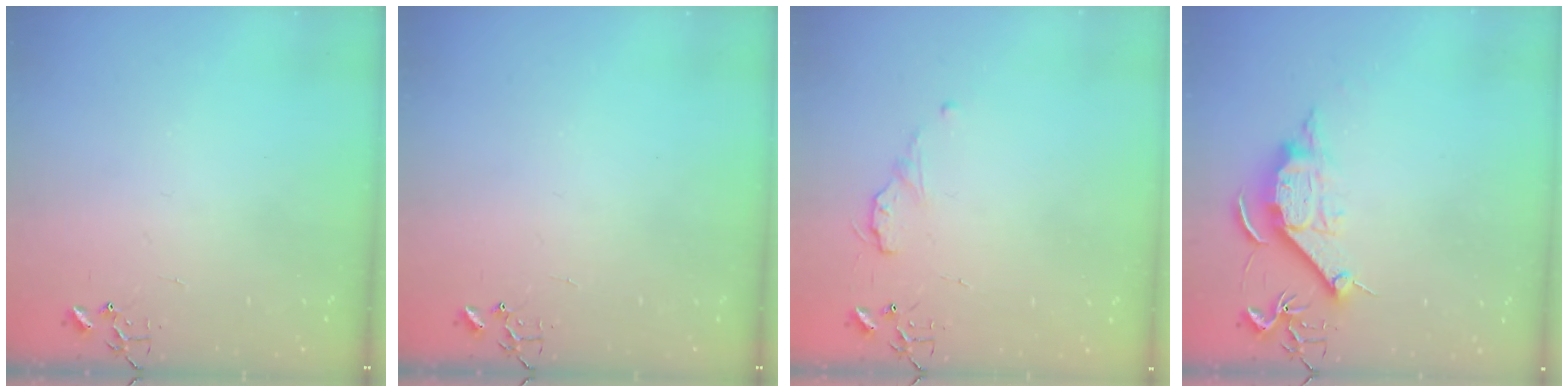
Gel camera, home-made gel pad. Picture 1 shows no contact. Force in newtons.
{"total": 0.0}
{"total": 5.2, "press": 5.2, "slide": 0.7}
{"total": 11.2, "press": 11.2, "slide": 0.1}